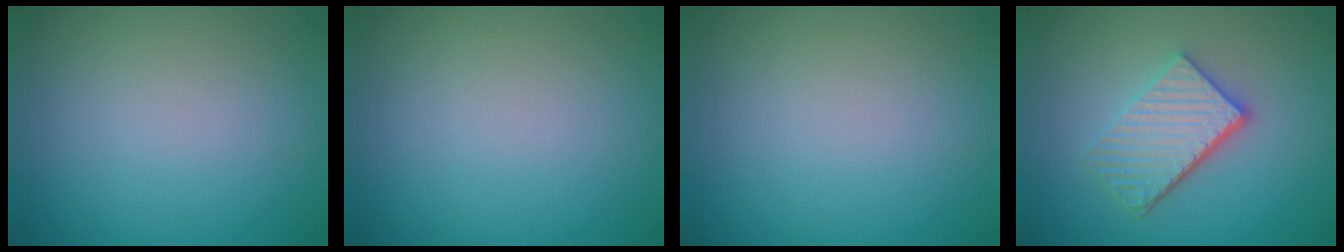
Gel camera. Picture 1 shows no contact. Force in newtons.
{"total": 0.0}
{"total": 0.0}
{"total": 4.7, "press": 3.5, "slide": 3.1}